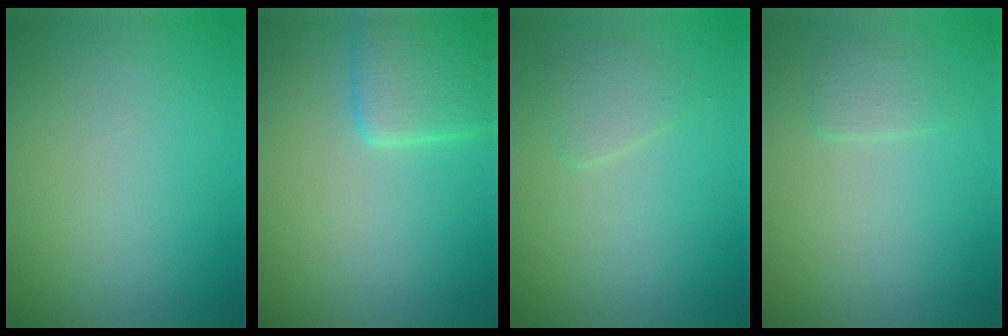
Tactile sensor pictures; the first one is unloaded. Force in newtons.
{"total": 3.6, "press": 3.6, "slide": 0.2}
{"total": 1.3, "press": 1.3, "slide": 0.1}
{"total": 1.2, "press": 1.1, "slide": 0.3}